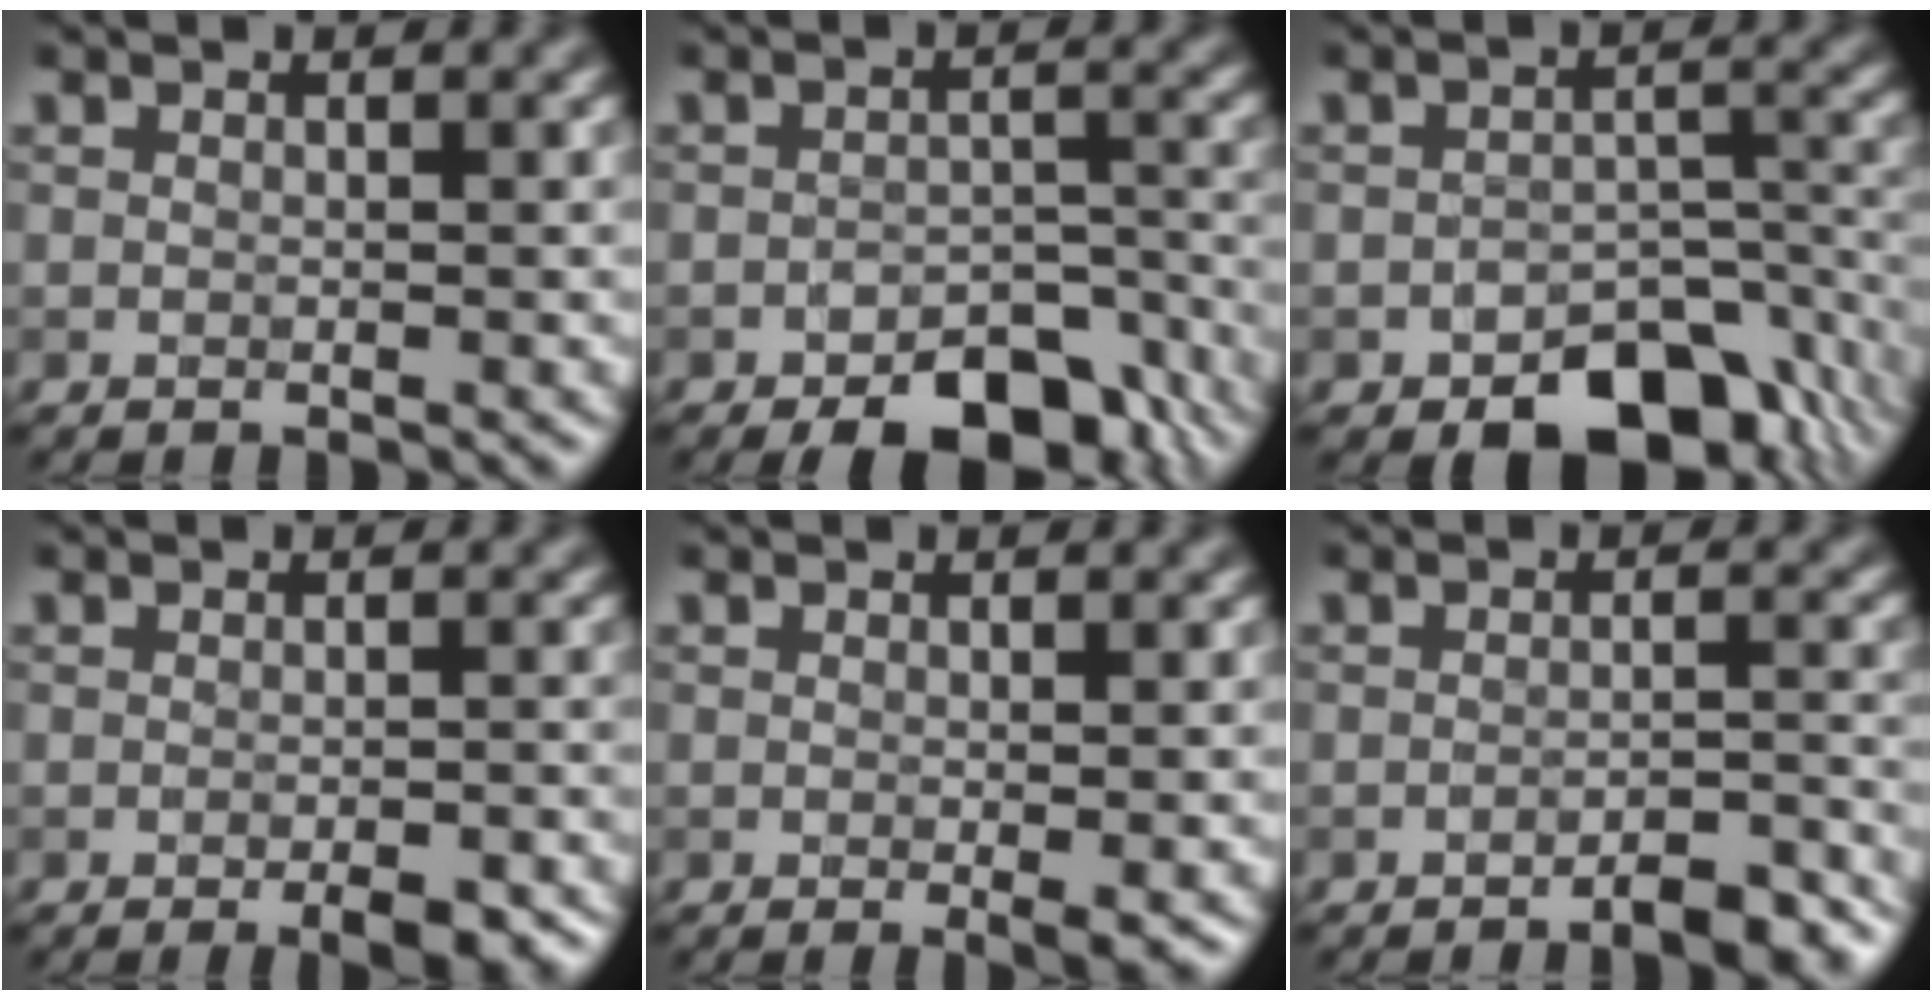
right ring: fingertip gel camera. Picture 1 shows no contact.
{"total": 7.1, "force": [-5.1, 3.3, 3.7], "torque": [-0.038, -0.004, -0.073]}
{"total": 8.4, "force": [-5.2, 4.6, 4.6], "torque": [-0.044, -0.017, -0.076]}
{"total": 2.8, "force": [-1.5, 0.8, 2.2], "torque": [-0.033, -0.004, -0.020]}
{"total": 1.2, "force": [-0.2, 0.1, 1.2], "torque": [-0.017, -0.009, -0.004]}
{"total": 3.4, "force": [-2.6, 0.7, 2.1], "torque": [-0.025, 0.006, -0.039]}